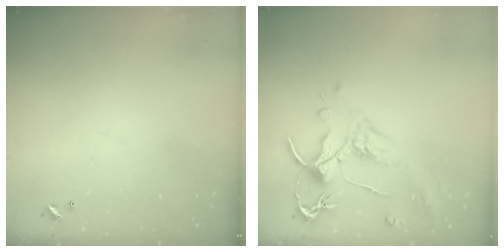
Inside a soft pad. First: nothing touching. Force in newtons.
{"total": 1.6, "press": 1.1, "slide": 1.2}